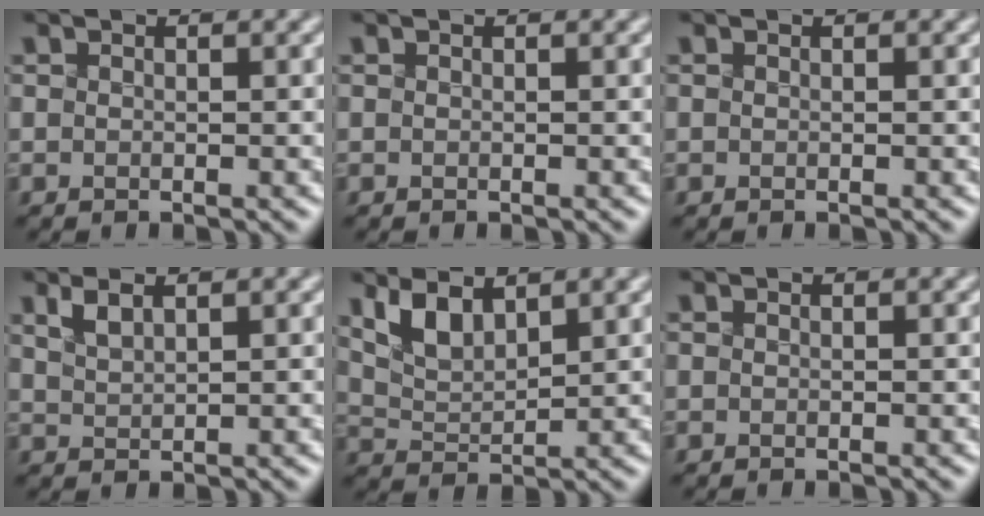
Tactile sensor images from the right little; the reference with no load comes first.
{"total": 0.0}
{"total": 0.0}
{"total": 1.2, "force": [0.9, 0.1, 0.8], "torque": [-0.024, 0.003, 0.028]}
{"total": 2.9, "force": [2.0, 1.0, 1.9], "torque": [-0.046, -0.006, 0.047]}
{"total": 0.0}